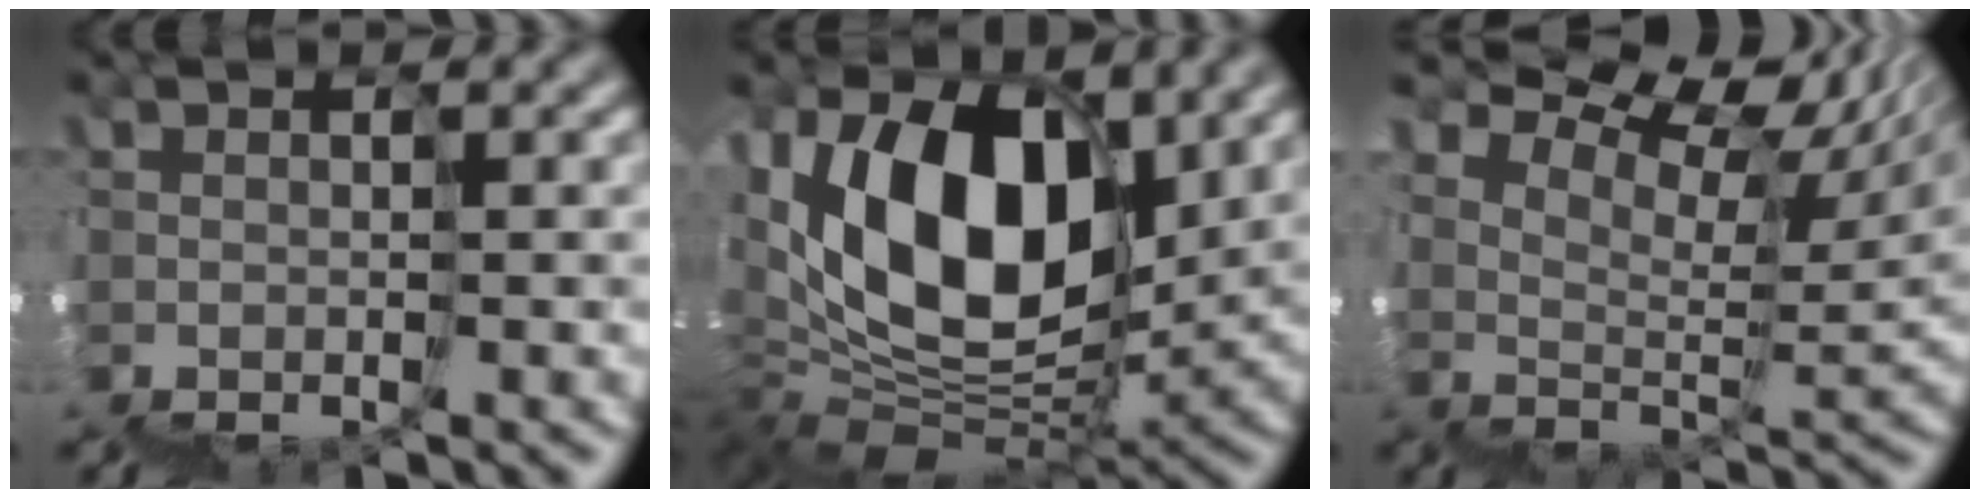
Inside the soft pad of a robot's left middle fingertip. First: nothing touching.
{"total": 10.7, "force": [5.9, 5.7, 6.8], "torque": [-0.104, 0.040, 0.086]}
{"total": 12.3, "force": [12.2, 1.3, 1.4], "torque": [-0.041, 0.072, 0.199]}